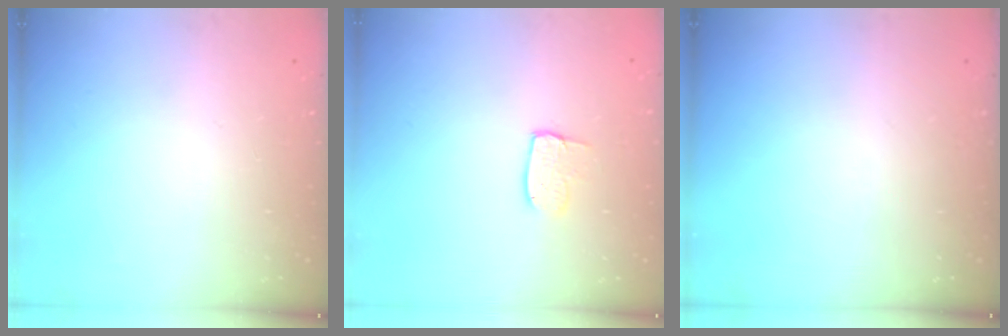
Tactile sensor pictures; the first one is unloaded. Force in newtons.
{"total": 5.1, "press": 5.1, "slide": 0.4}
{"total": 0.0}